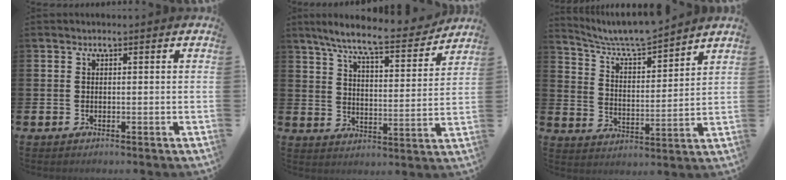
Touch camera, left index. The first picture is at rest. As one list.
[{"total": 8.5, "force": [7.6, 0.7, 3.6], "torque": [-0.093, -0.047, 0.130]}, {"total": 7.0, "force": [6.7, 0.6, 1.9], "torque": [-0.069, -0.048, 0.116]}]